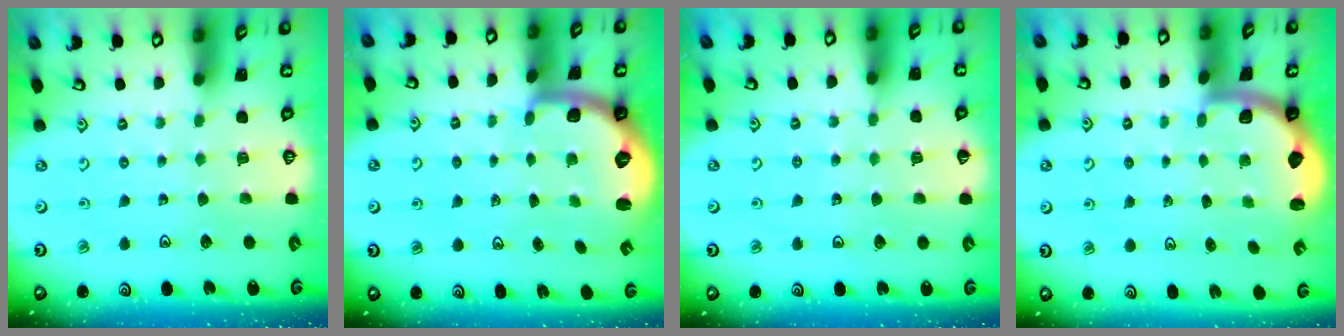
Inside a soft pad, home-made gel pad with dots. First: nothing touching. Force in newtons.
{"total": 1.9, "press": 1.8, "slide": 0.4}
{"total": 2.9, "press": 2.8, "slide": 0.3}
{"total": 1.9, "press": 1.8, "slide": 0.5}